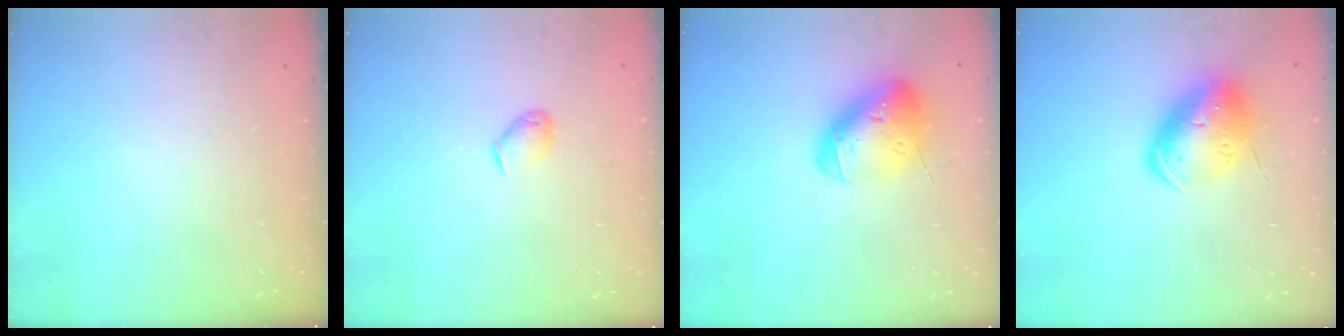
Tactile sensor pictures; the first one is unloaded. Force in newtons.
{"total": 4.0, "press": 3.9, "slide": 0.8}
{"total": 17.1, "press": 17.0, "slide": 2.2}
{"total": 14.1, "press": 13.9, "slide": 2.4}